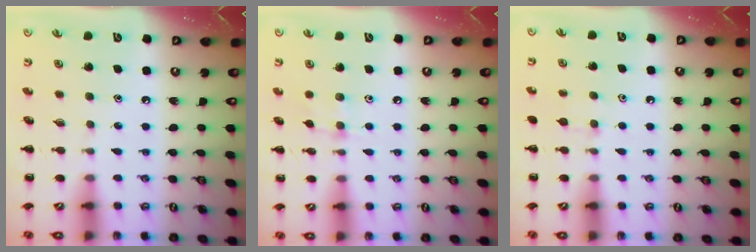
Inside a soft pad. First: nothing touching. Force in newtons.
{"total": 5.3, "press": 5.1, "slide": 1.1}
{"total": 5.6, "press": 5.4, "slide": 1.6}